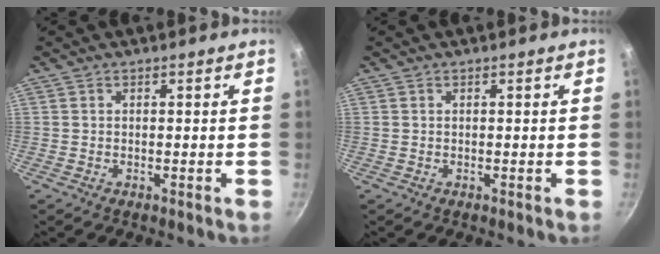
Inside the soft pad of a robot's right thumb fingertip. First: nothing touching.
{"total": 0.0}